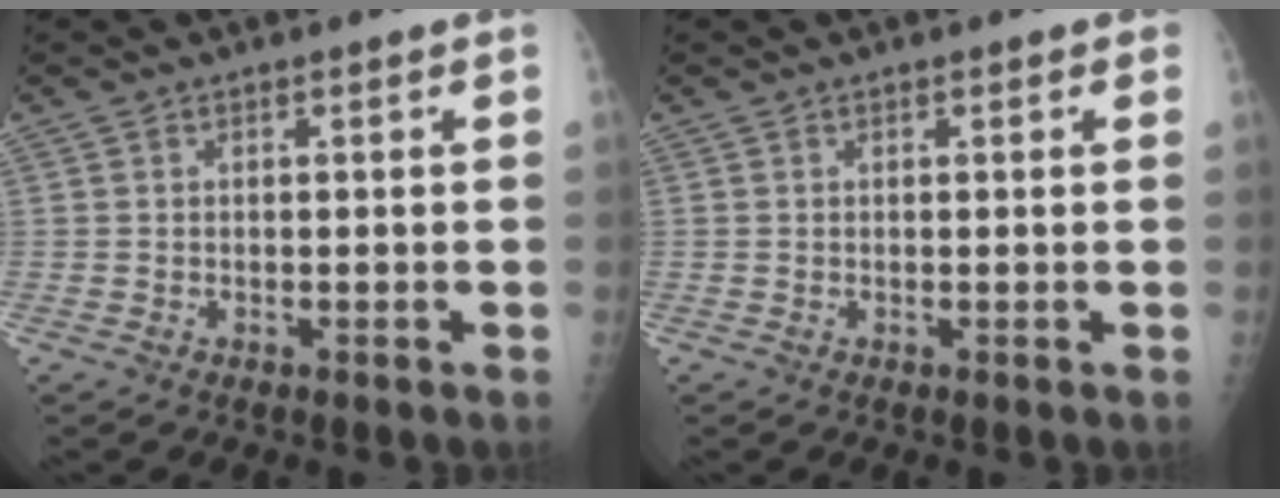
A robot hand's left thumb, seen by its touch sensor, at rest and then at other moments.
{"total": 0.9, "force": [0.5, 0.4, 0.7], "torque": [-0.007, 0.001, 0.003]}